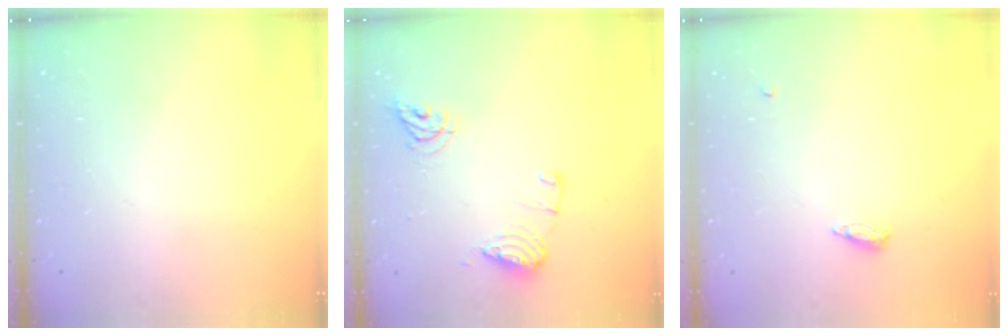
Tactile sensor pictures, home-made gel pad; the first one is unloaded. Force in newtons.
{"total": 9.4, "press": 9.4, "slide": 0.3}
{"total": 5.5, "press": 5.4, "slide": 1.0}